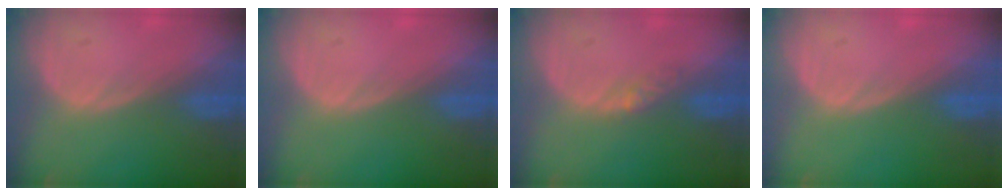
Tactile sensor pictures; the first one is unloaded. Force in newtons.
{"total": 0.0}
{"total": 2.2, "press": 1.7, "slide": 1.3}
{"total": 0.0}